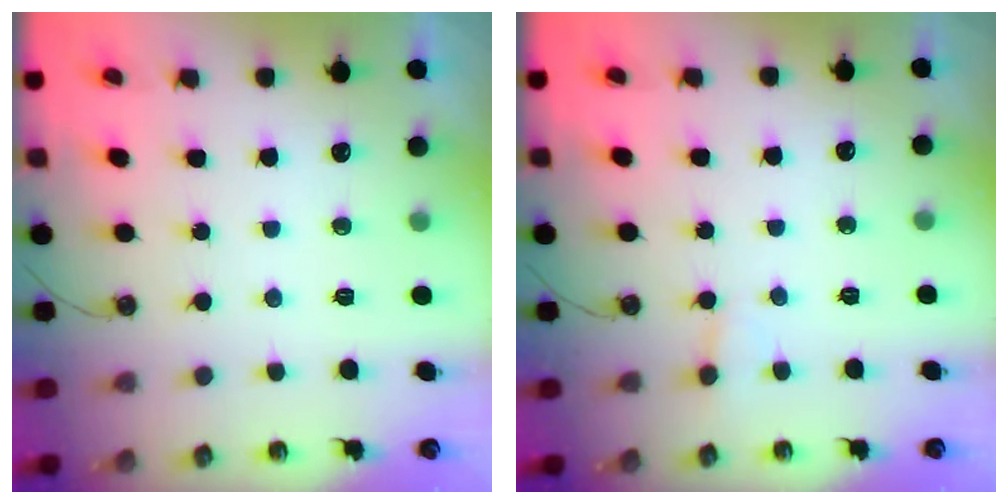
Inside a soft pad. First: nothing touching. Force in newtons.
{"total": 3.3, "press": 3.3, "slide": 0.3}